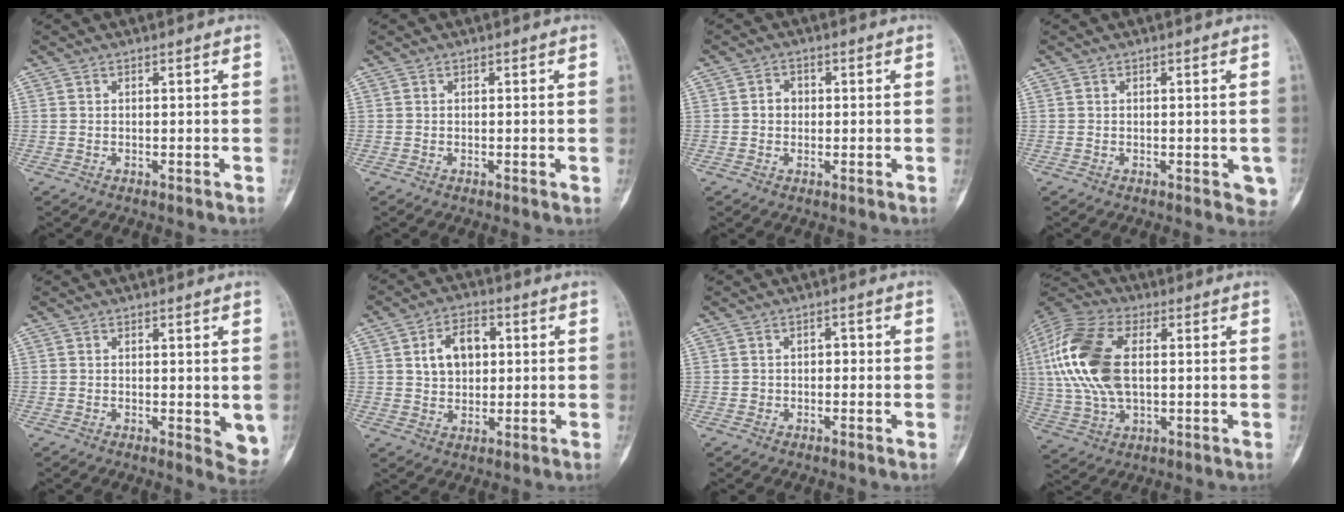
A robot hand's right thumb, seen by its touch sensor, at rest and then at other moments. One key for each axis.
{"total": 0.6, "fx": -0.1, "fy": 0.1, "fz": 0.6, "tx": -0.003, "ty": -0.002, "tz": 0.000}
{"total": 2.5, "fx": 0.0, "fy": 2.2, "fz": 1.2, "tx": -0.006, "ty": 0.007, "tz": -0.004}
{"total": 2.9, "fx": -0.5, "fy": 1.5, "fz": 2.4, "tx": -0.002, "ty": -0.002, "tz": -0.005}
{"total": 4.4, "fx": -0.1, "fy": 1.7, "fz": 4.0, "tx": -0.036, "ty": -0.012, "tz": 0.001}
{"total": 8.3, "fx": 1.8, "fy": 5.8, "fz": 5.7, "tx": -0.071, "ty": 0.004, "tz": 0.029}
{"total": 1.8, "fx": -0.2, "fy": 1.5, "fz": 0.9, "tx": 0.006, "ty": 0.008, "tz": -0.009}
{"total": 18.8, "fx": 2.4, "fy": 10.4, "fz": 15.5, "tx": -0.341, "ty": 0.009, "tz": 0.042}